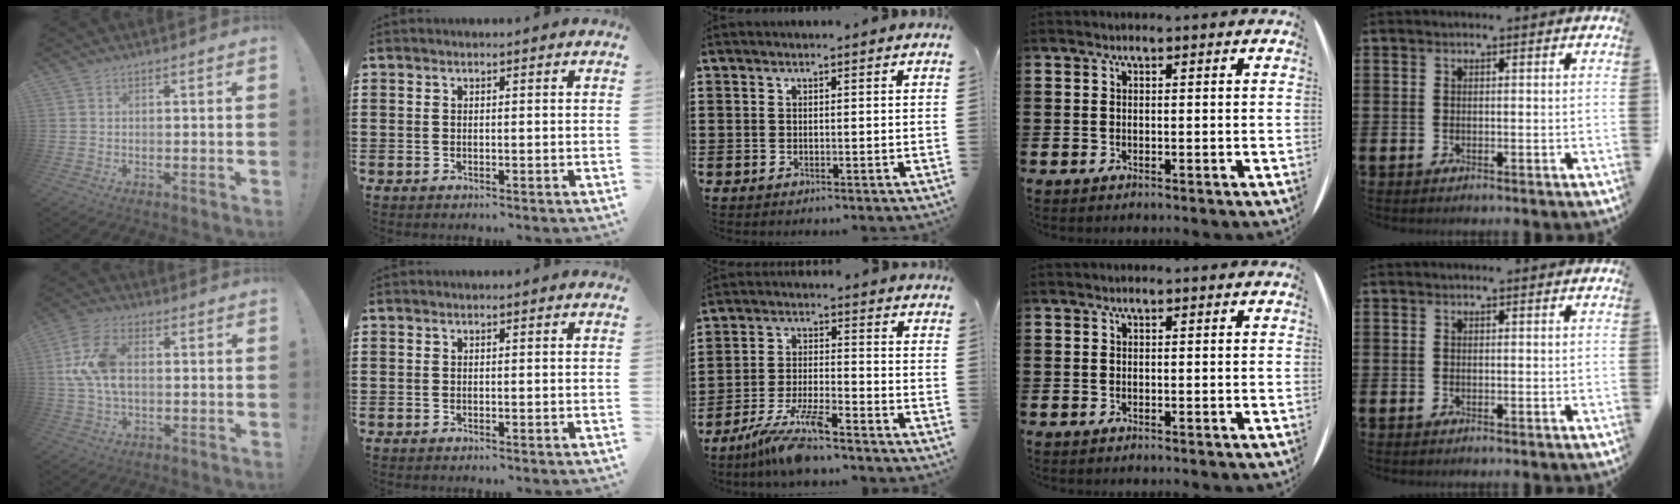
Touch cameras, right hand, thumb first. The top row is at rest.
{"thumb": {"total": 12.8, "force": [1.1, 8.0, 9.9], "torque": [-0.207, 0.006, 0.022]}, "middle": {"total": 7.8, "force": [-6.4, 0.6, 4.5], "torque": [-0.101, -0.013, -0.125]}}